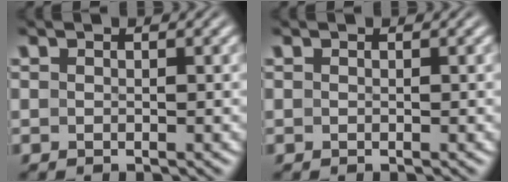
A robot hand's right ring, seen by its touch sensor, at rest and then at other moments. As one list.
[{"total": 0.0}]